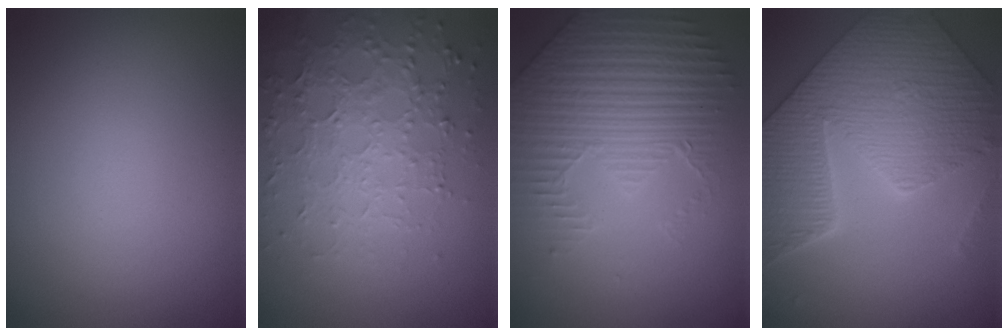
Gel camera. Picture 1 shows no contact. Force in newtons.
{"total": 4.8, "press": 4.3, "slide": 2.1}
{"total": 4.3, "press": 4.2, "slide": 1.1}
{"total": 8.6, "press": 7.0, "slide": 5.1}